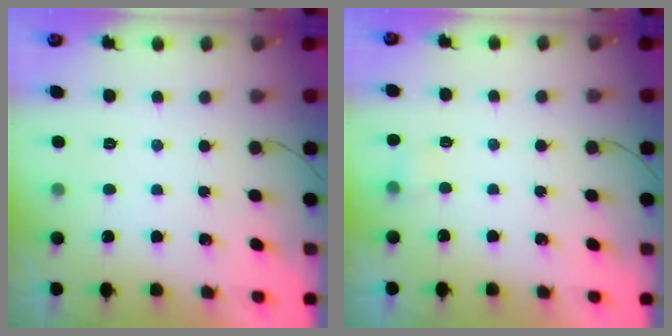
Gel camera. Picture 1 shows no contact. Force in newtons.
{"total": 2.6, "press": 2.5, "slide": 0.7}